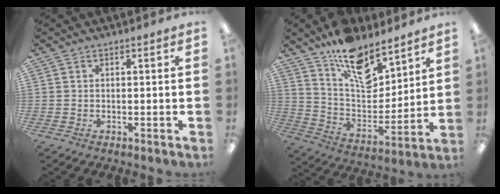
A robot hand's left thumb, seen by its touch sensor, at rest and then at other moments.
{"total": 16.2, "force": [11.9, 7.5, 8.1], "torque": [-0.140, -0.076, 0.214]}